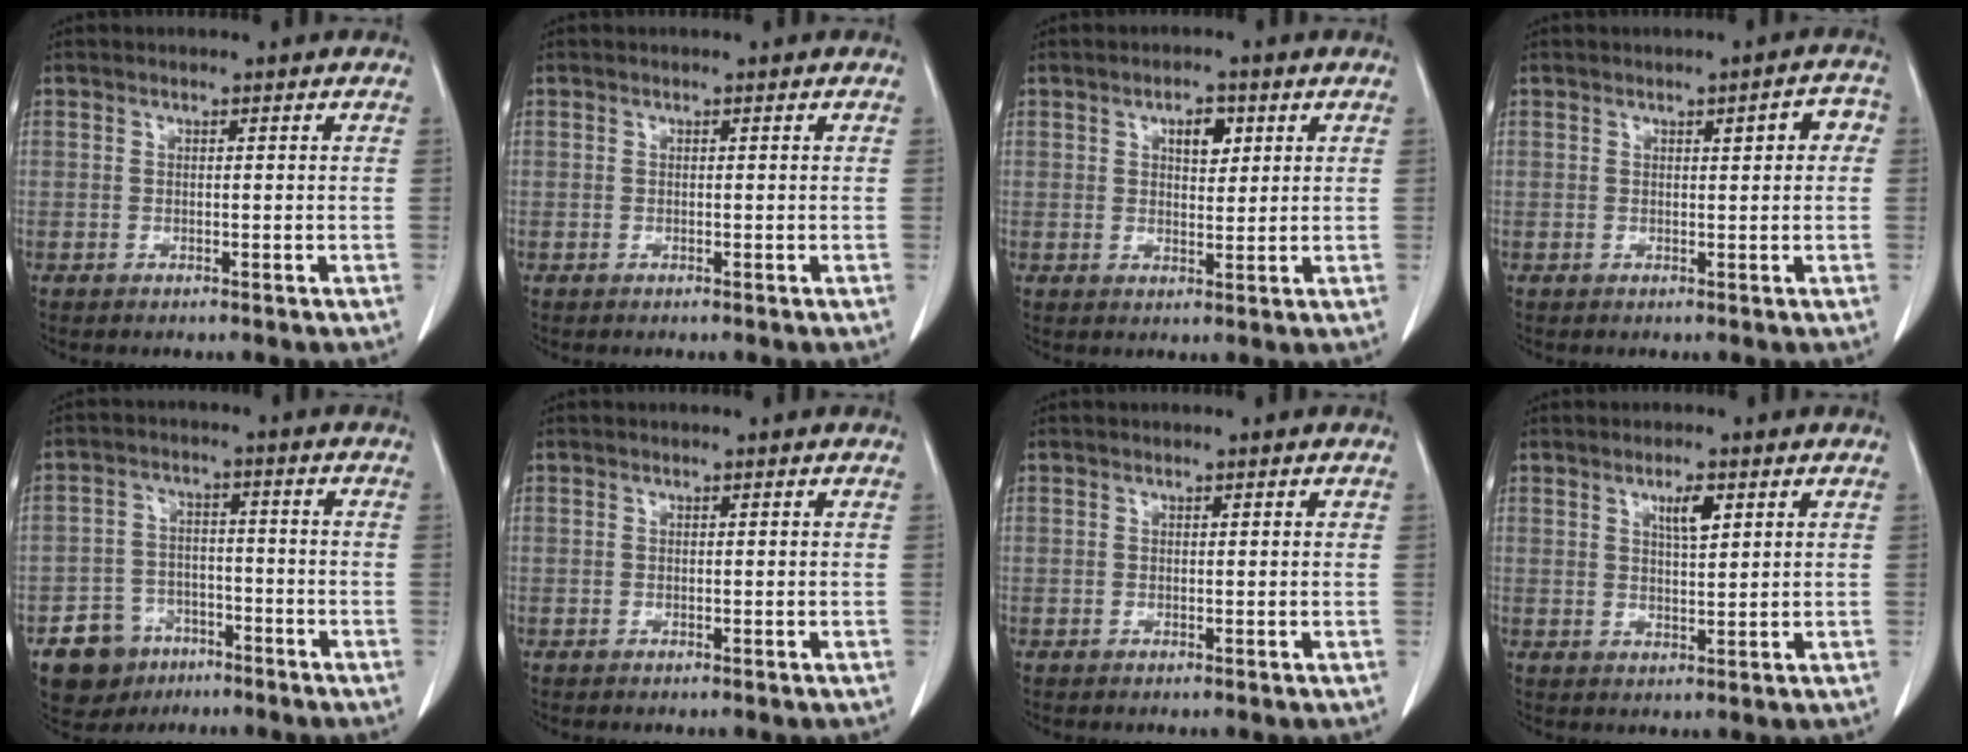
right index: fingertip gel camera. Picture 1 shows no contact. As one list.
[{"total": 0.0}, {"total": 3.9, "force": [1.7, 1.9, 3.0], "torque": [-0.045, 0.001, 0.026]}, {"total": 3.2, "force": [0.7, 0.9, 2.9], "torque": [-0.033, 0.014, 0.006]}, {"total": 7.5, "force": [-4.4, 5.9, 1.3], "torque": [-0.025, 0.013, -0.065]}, {"total": 0.0}, {"total": 0.0}, {"total": 3.6, "force": [1.7, 0.8, 3.0], "torque": [-0.051, -0.001, 0.030]}]